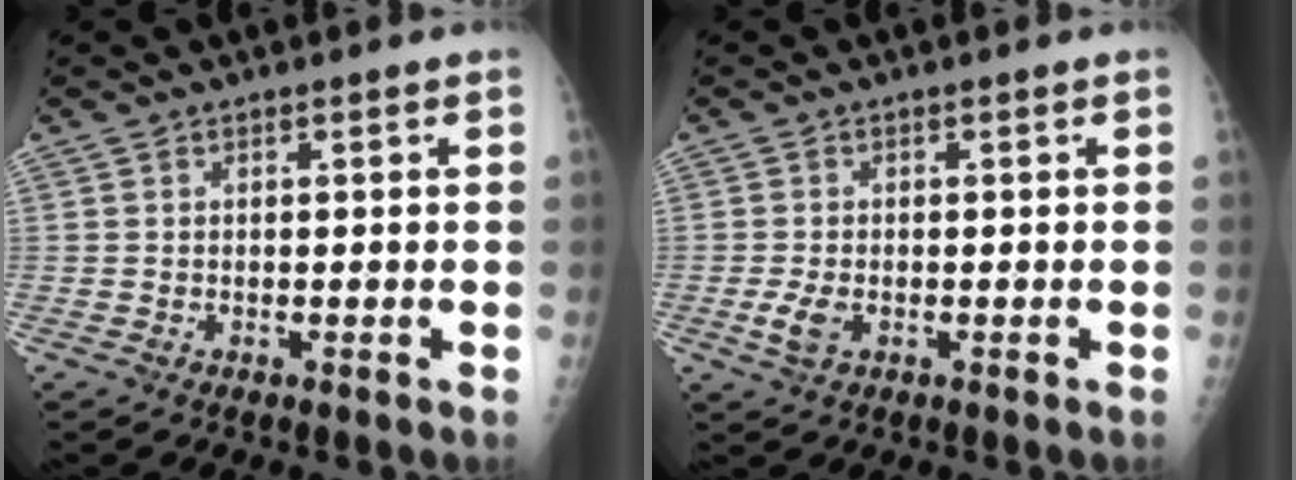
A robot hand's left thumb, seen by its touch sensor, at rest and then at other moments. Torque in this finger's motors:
{"motor_torque": [-0.25, 0.24, 0.27, -0.03, 0.00]}